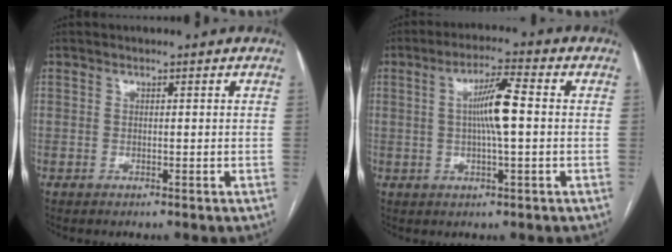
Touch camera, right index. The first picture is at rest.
{"total": 7.0, "force": [0.4, 0.4, 7.0], "torque": [-0.128, 0.006, 0.003]}